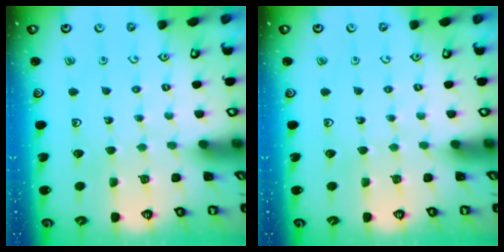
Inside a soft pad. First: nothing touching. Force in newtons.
{"total": 0.0}